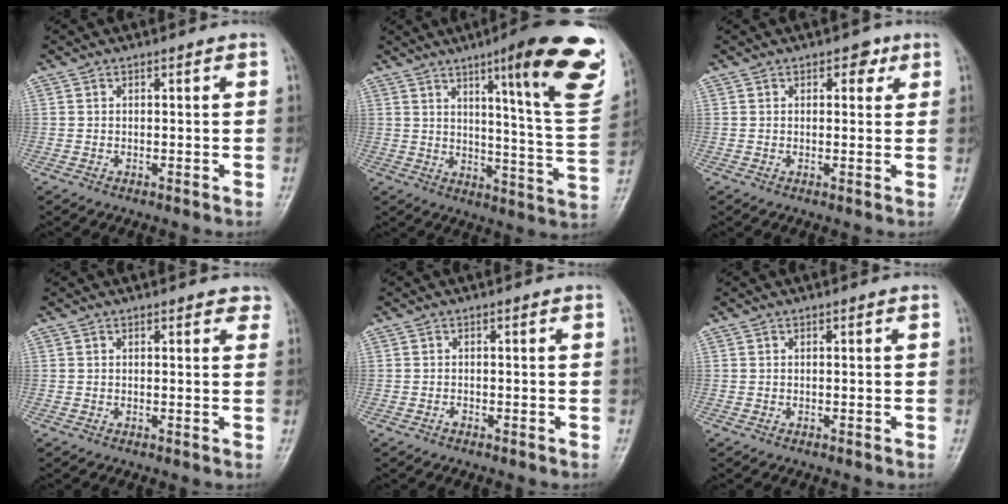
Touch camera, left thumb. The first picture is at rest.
{"total": 22.7, "force": [12.0, 3.0, 19.0], "torque": [-0.223, -0.057, 0.160]}
{"total": 2.9, "force": [1.4, 1.9, 1.7], "torque": [0.000, -0.002, 0.014]}
{"total": 2.4, "force": [1.7, 1.1, 1.1], "torque": [0.012, -0.003, 0.012]}
{"total": 0.6, "force": [-0.5, 0.3, 0.2], "torque": [-0.002, 0.001, -0.011]}
{"total": 0.0}